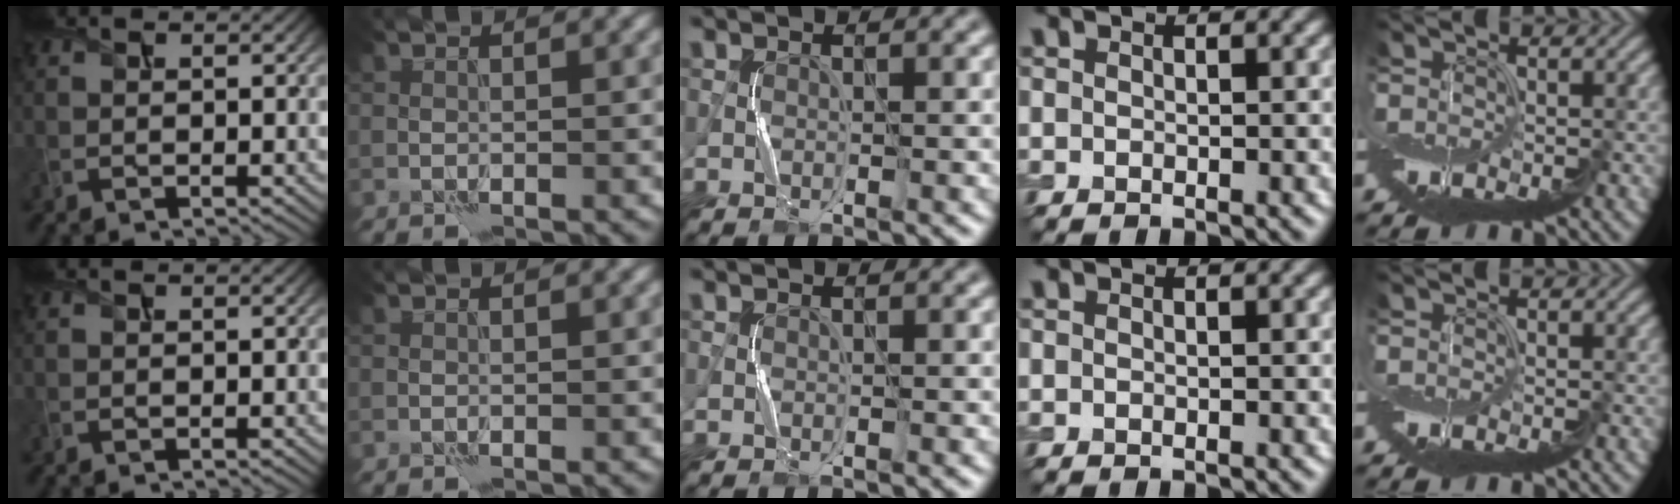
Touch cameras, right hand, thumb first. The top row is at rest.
{}